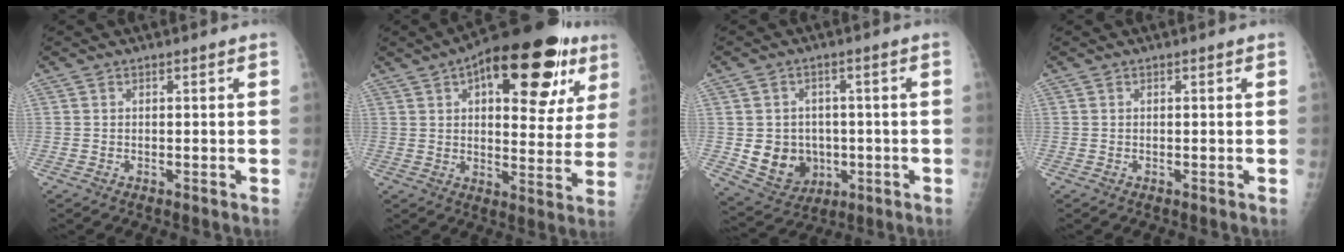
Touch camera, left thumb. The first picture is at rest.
{"total": 24.5, "force": [11.3, 10.7, 18.9], "torque": [-0.230, -0.003, 0.155]}
{"total": 9.7, "force": [-1.0, 8.6, 4.4], "torque": [-0.039, 0.000, 0.003]}
{"total": 0.0}